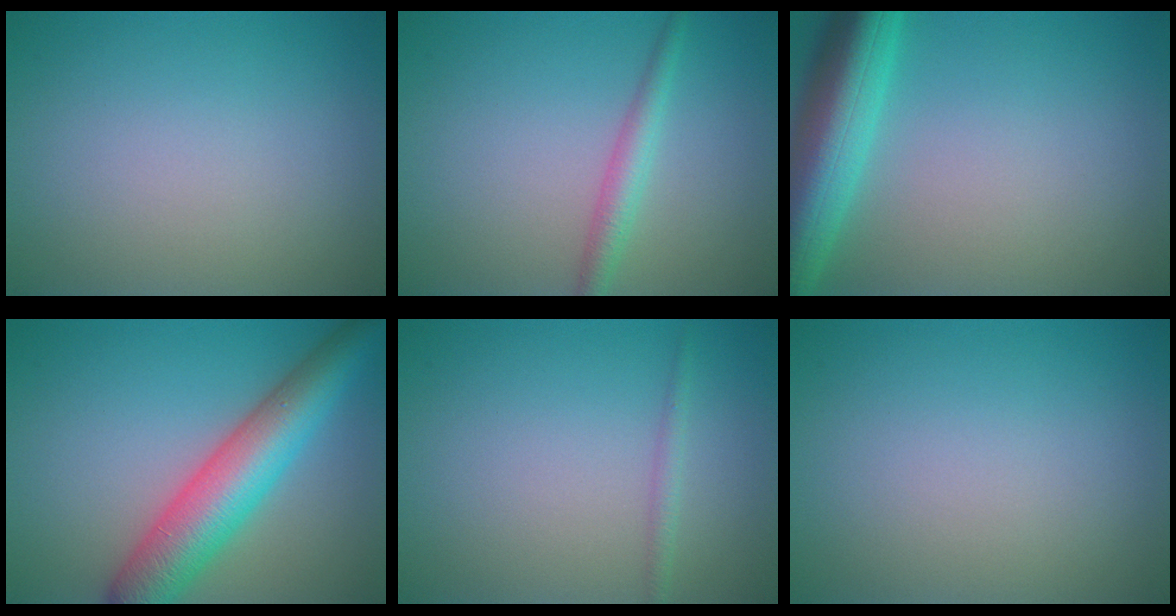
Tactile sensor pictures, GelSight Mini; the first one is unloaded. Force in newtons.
{"total": 2.3, "press": 2.3, "slide": 0.0}
{"total": 8.4, "press": 8.4, "slide": 0.4}
{"total": 8.0, "press": 8.0, "slide": 0.4}
{"total": 1.1, "press": 1.1, "slide": 0.1}
{"total": 0.0}